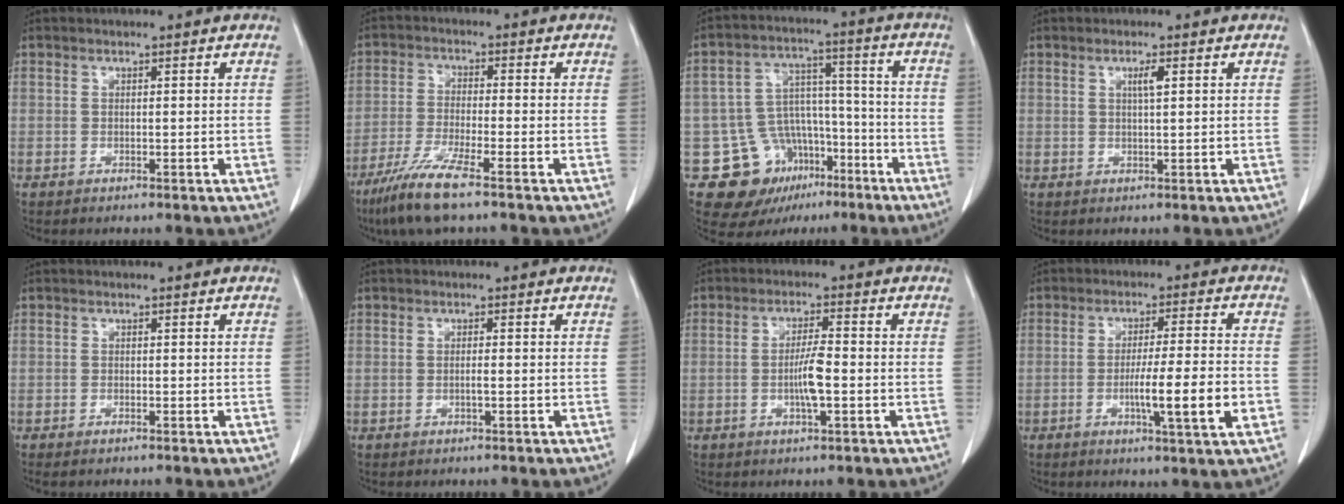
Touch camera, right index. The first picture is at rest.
{"total": 8.1, "force": [-5.6, 0.1, 5.9], "torque": [-0.122, -0.026, -0.109]}
{"total": 13.4, "force": [-6.8, 10.6, 4.8], "torque": [-0.077, 0.058, -0.090]}
{"total": 1.8, "force": [0.7, 0.0, 1.7], "torque": [-0.032, 0.000, 0.011]}
{"total": 0.9, "force": [-0.7, 0.1, 0.5], "torque": [-0.013, -0.003, -0.010]}
{"total": 0.9, "force": [-0.2, 0.0, 0.9], "torque": [-0.016, 0.001, -0.001]}
{"total": 4.9, "force": [-0.9, 0.5, 4.8], "torque": [-0.092, -0.001, -0.014]}
{"total": 9.7, "force": [-2.5, -0.2, 9.3], "torque": [-0.148, -0.009, -0.038]}